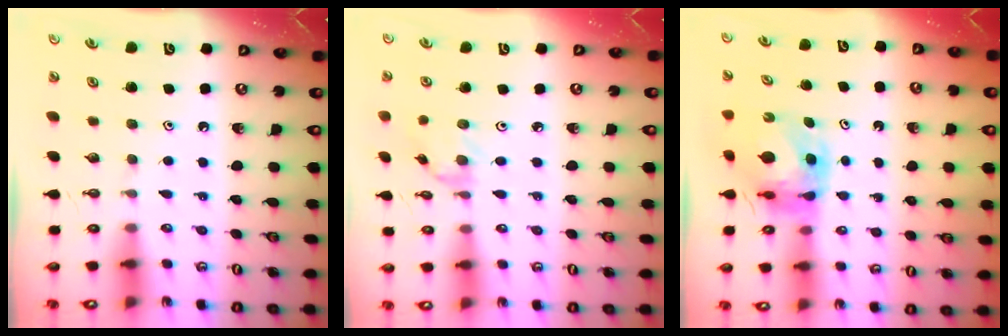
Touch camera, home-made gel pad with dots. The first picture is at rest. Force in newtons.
{"total": 1.2, "press": 1.1, "slide": 0.3}
{"total": 6.6, "press": 6.6, "slide": 0.6}